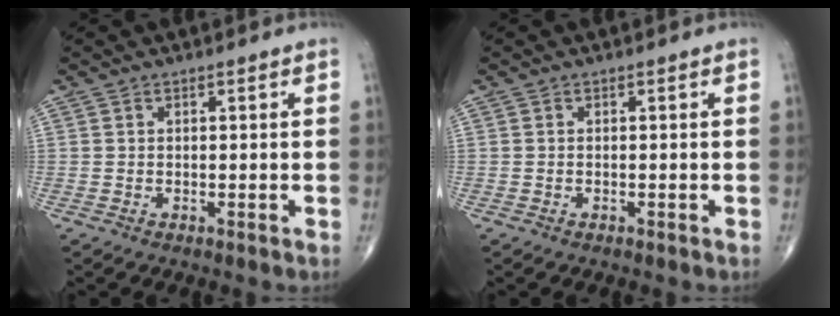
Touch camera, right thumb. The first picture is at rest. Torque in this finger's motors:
{"motor_torque": [-0.56, 0.24, -0.49, -0.04, -0.06]}